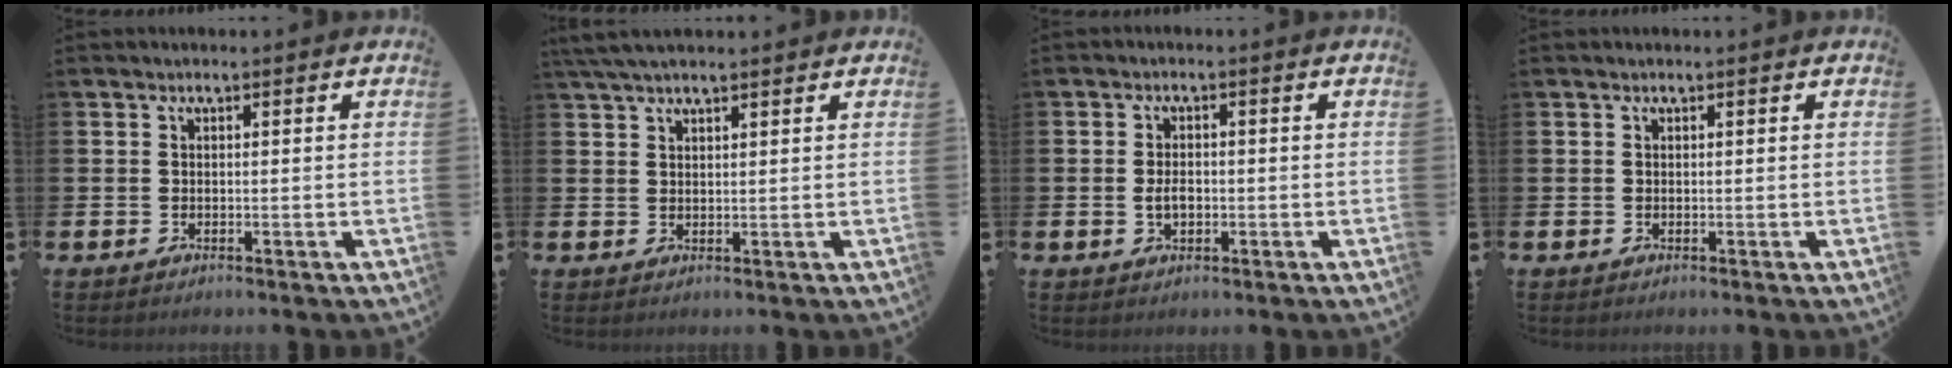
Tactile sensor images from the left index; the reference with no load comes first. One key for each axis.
{"total": 3.6, "fx": 3.1, "fy": 0.7, "fz": 1.7, "tx": -0.047, "ty": 0.002, "tz": 0.059}
{"total": 2.3, "fx": -0.2, "fy": 1.4, "fz": 1.8, "tx": -0.025, "ty": 0.000, "tz": -0.008}
{"total": 0.0}